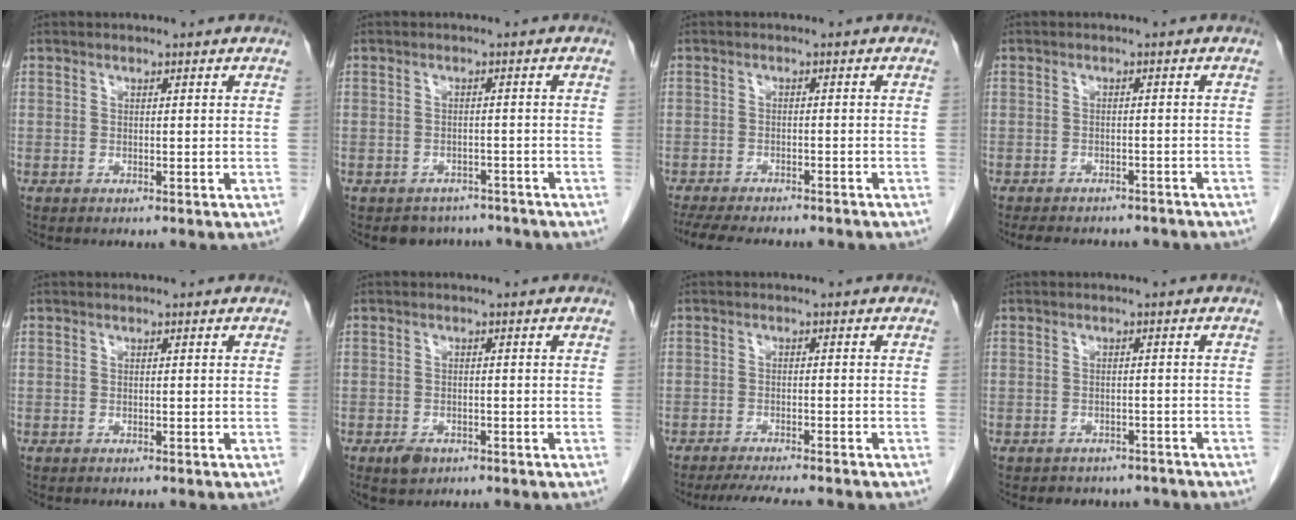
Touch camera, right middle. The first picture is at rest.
{"total": 4.7, "force": [-4.1, 2.3, -0.2], "torque": [0.007, 0.008, -0.052]}
{"total": 13.9, "force": [-11.9, 3.4, 6.3], "torque": [-0.120, -0.018, -0.158]}
{"total": 12.3, "force": [-10.5, 4.4, 4.5], "torque": [-0.081, 0.001, -0.118]}
{"total": 0.0}
{"total": 2.5, "force": [-1.5, 1.5, 1.3], "torque": [-0.024, -0.001, -0.018]}
{"total": 8.1, "force": [-7.2, 0.6, 3.7], "torque": [-0.054, -0.018, -0.107]}
{"total": 6.1, "force": [-5.4, 2.9, 0.7], "torque": [-0.008, 0.005, -0.056]}